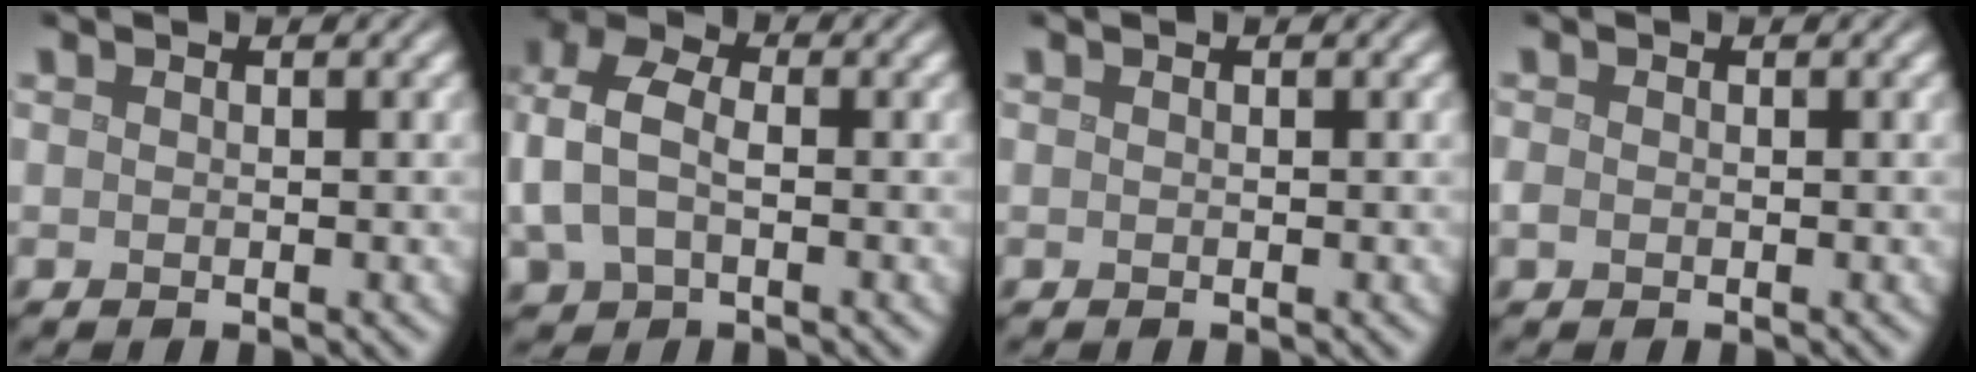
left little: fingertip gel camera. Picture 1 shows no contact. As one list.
[{"total": 6.1, "force": [0.3, 4.3, 4.4], "torque": [-0.111, 0.008, -0.003]}, {"total": 0.0}, {"total": 0.6, "force": [-0.2, 0.5, 0.3], "torque": [-0.009, -0.003, -0.005]}]